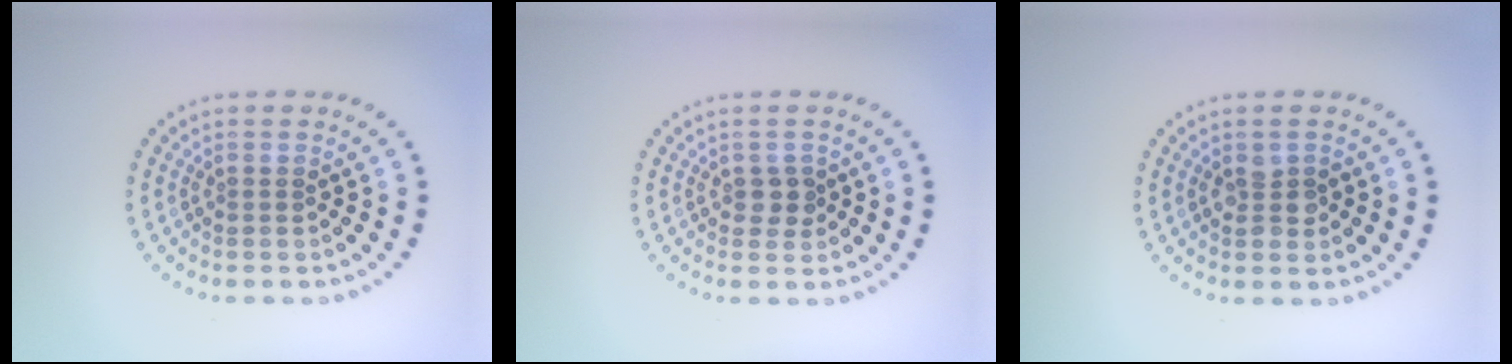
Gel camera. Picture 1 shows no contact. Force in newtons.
{"total": 1.3, "press": 1.3, "slide": 0.3}
{"total": 2.0, "press": 1.9, "slide": 0.2}